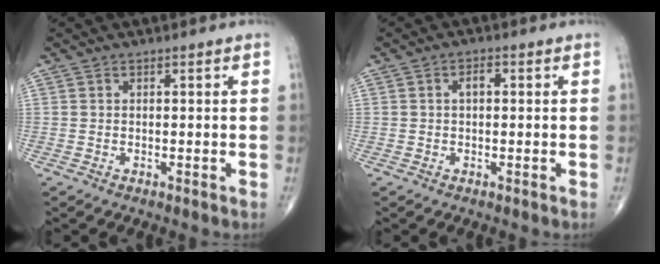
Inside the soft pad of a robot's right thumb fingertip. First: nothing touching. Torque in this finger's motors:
{"motor_torque": [0.25, 0.88, 0.57, 0.06, 0.00]}